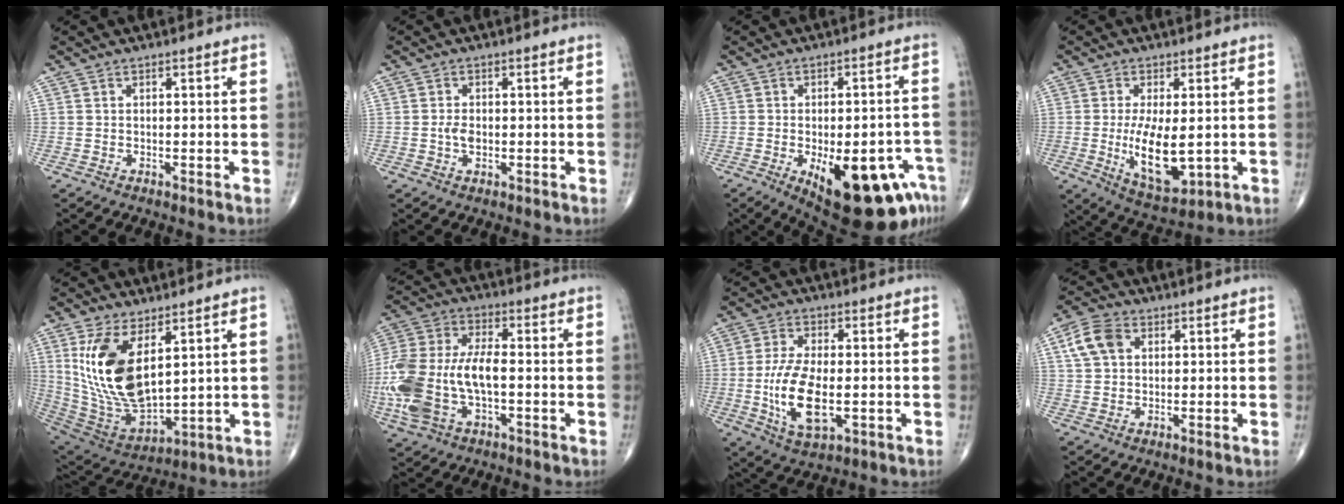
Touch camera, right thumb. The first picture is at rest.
{"total": 2.3, "force": [-0.3, 1.4, 1.8], "torque": [-0.032, 0.001, -0.007]}
{"total": 20.3, "force": [-9.2, 8.3, 16.1], "torque": [-0.150, 0.021, -0.107]}
{"total": 10.9, "force": [-0.8, 4.5, 9.9], "torque": [-0.169, -0.026, 0.000]}
{"total": 17.9, "force": [5.7, 8.6, 14.5], "torque": [-0.273, -0.030, 0.131]}
{"total": 19.7, "force": [-3.2, 10.2, 16.5], "torque": [-0.389, 0.012, -0.056]}
{"total": 12.2, "force": [-1.9, 5.5, 10.6], "torque": [-0.209, -0.007, -0.029]}
{"total": 6.9, "force": [2.2, 4.9, 4.3], "torque": [-0.077, 0.008, 0.039]}